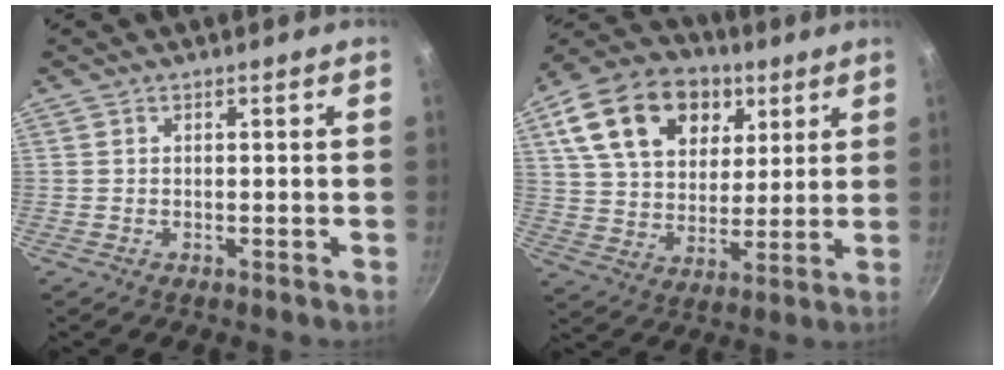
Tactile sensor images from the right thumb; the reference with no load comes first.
{"total": 20.9, "force": [8.7, 14.6, 12.2], "torque": [-0.197, -0.008, 0.146]}